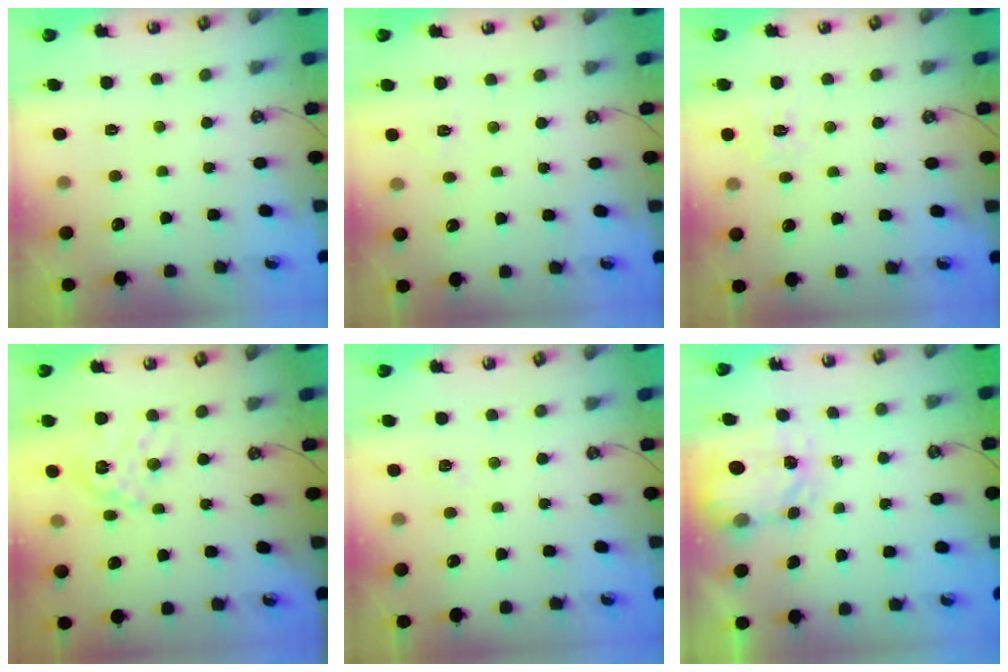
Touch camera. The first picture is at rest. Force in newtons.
{"total": 4.1, "press": 4.1, "slide": 0.6}
{"total": 7.8, "press": 7.8, "slide": 0.6}
{"total": 13.4, "press": 13.3, "slide": 1.3}
{"total": 2.3, "press": 2.3, "slide": 0.3}
{"total": 3.8, "press": 3.7, "slide": 0.5}